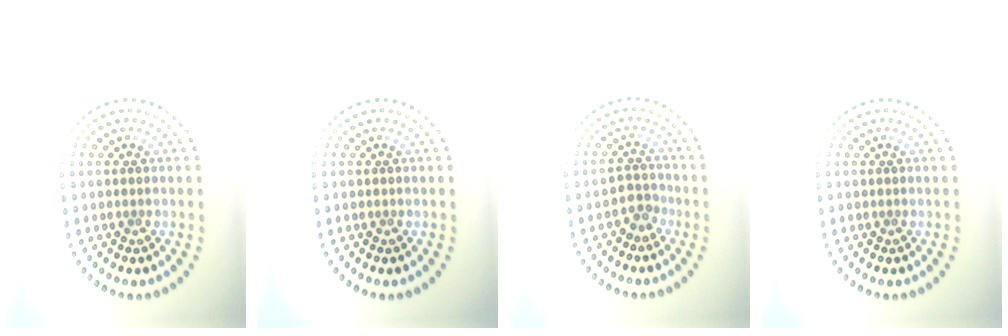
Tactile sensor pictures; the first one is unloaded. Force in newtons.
{"total": 0.0}
{"total": 1.8, "press": 1.2, "slide": 1.3}
{"total": 0.0}